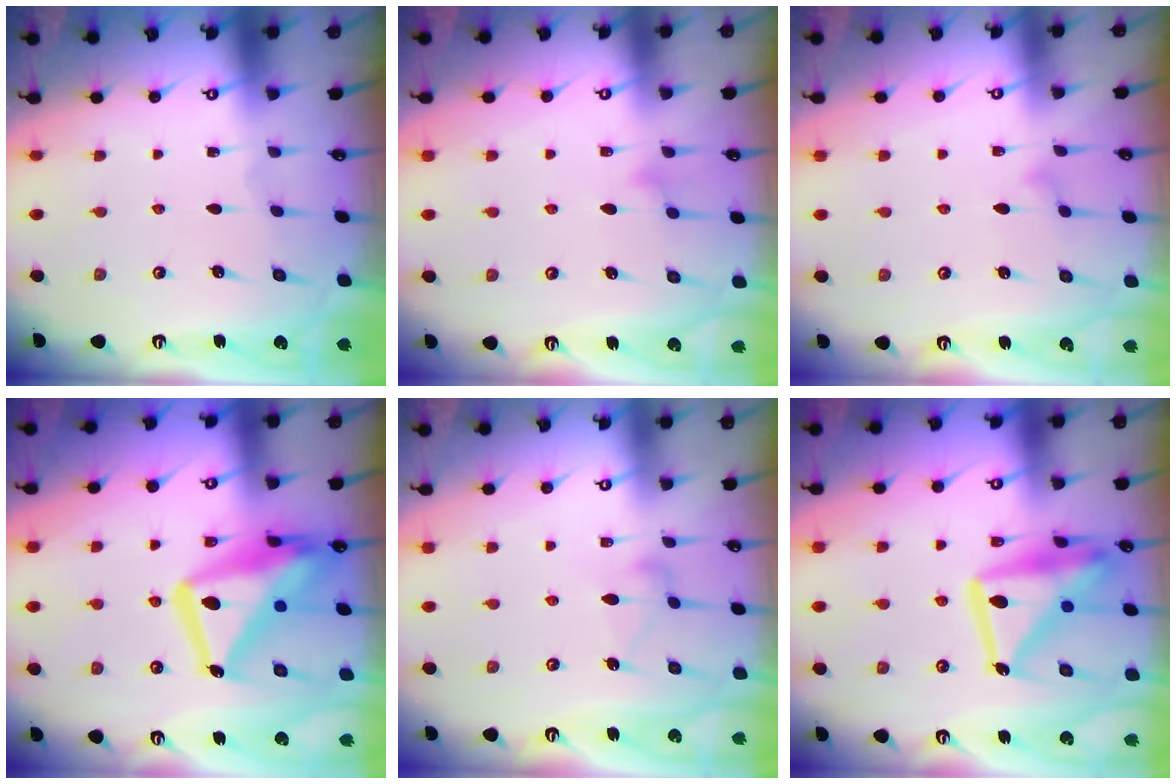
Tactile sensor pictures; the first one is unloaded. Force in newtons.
{"total": 7.3, "press": 7.3, "slide": 0.4}
{"total": 5.8, "press": 5.8, "slide": 0.3}
{"total": 18.5, "press": 18.4, "slide": 1.8}
{"total": 9.2, "press": 9.1, "slide": 0.6}
{"total": 19.8, "press": 19.7, "slide": 1.9}